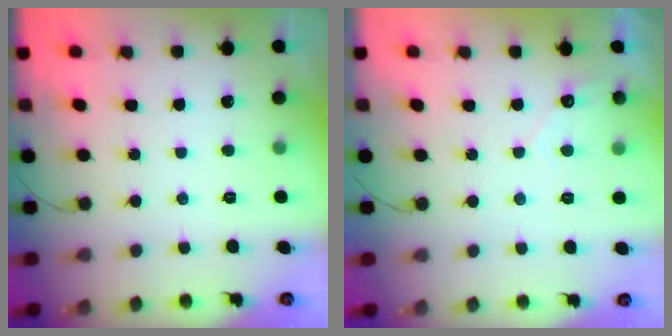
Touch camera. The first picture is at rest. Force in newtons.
{"total": 2.8, "press": 2.8, "slide": 0.1}